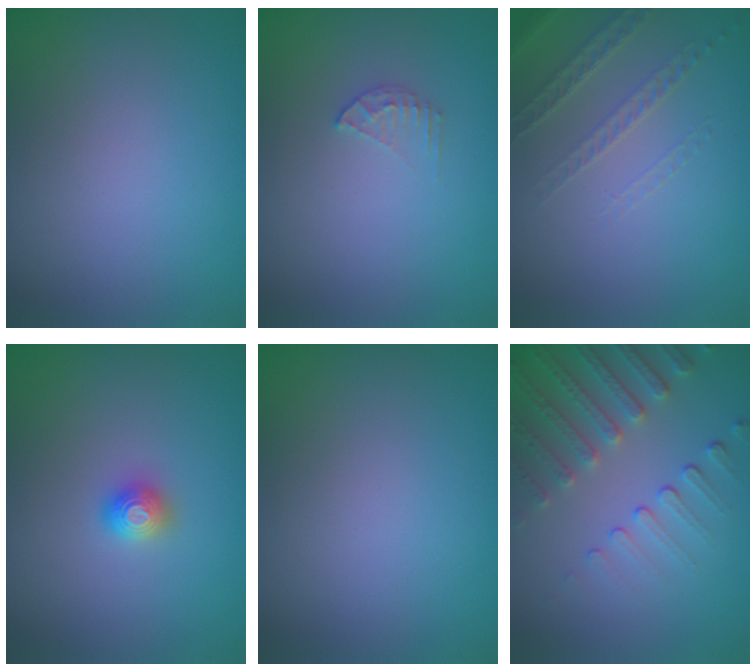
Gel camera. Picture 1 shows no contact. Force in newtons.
{"total": 1.3, "press": 1.3, "slide": 0.1}
{"total": 1.4, "press": 1.0, "slide": 0.9}
{"total": 1.3, "press": 1.3, "slide": 0.2}
{"total": 0.0}
{"total": 4.7, "press": 3.7, "slide": 3.0}